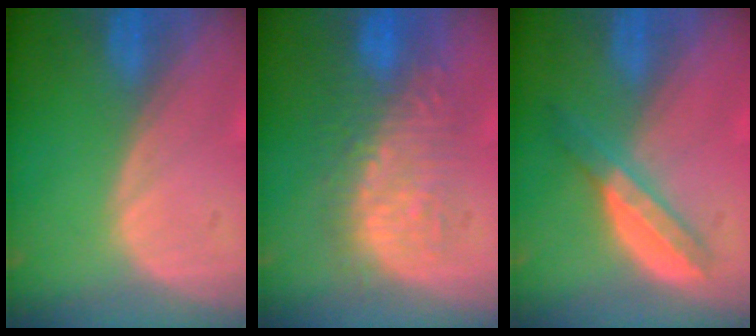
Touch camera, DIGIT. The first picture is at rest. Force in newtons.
{"total": 10.0, "press": 9.3, "slide": 3.8}
{"total": 5.7, "press": 5.0, "slide": 2.7}